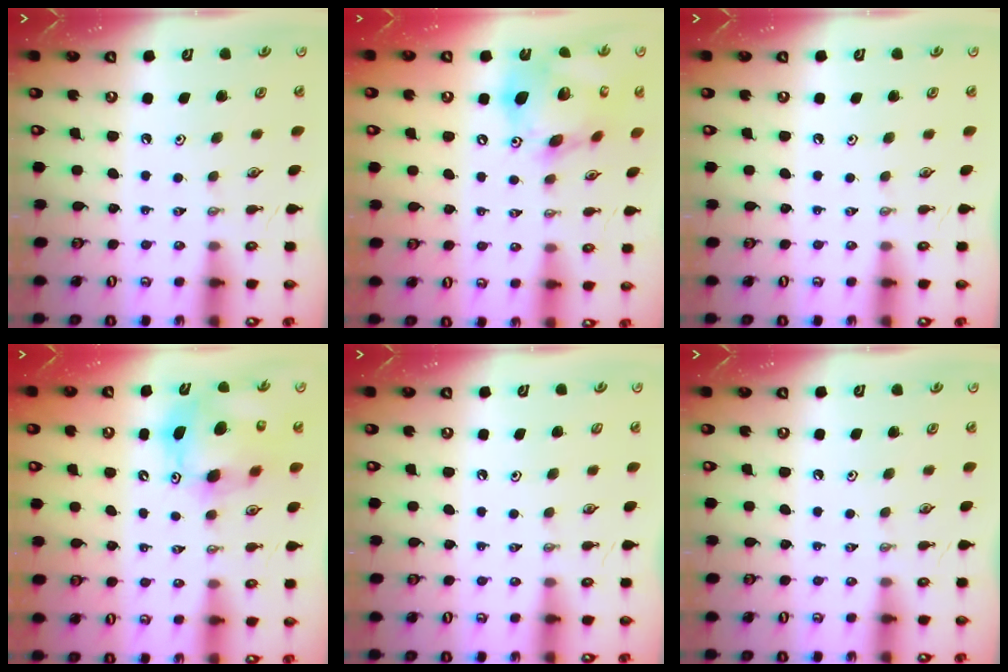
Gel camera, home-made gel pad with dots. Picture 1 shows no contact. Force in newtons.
{"total": 19.9, "press": 19.6, "slide": 3.7}
{"total": 0.0}
{"total": 13.7, "press": 13.5, "slide": 2.3}
{"total": 1.1, "press": 0.1, "slide": 1.1}
{"total": 0.0}